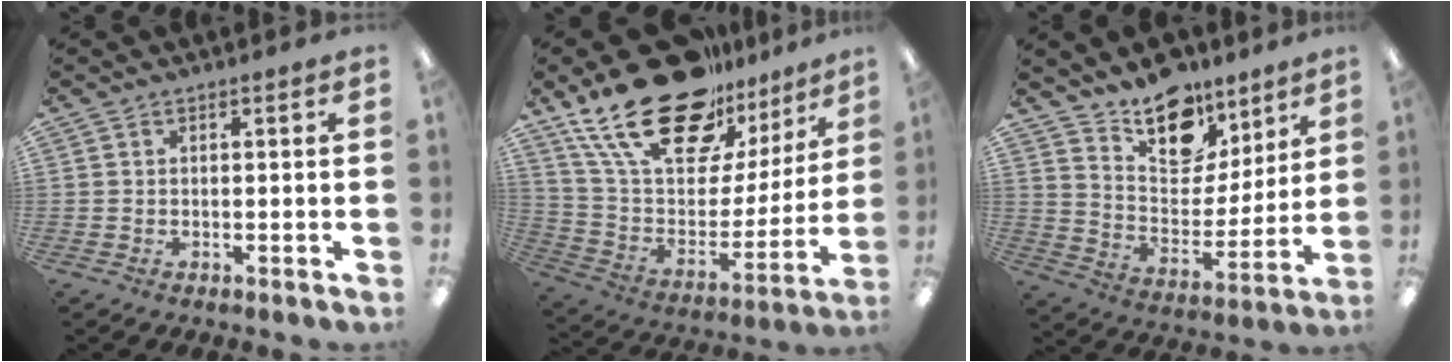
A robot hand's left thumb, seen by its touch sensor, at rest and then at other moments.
{"total": 26.3, "force": [18.5, 12.3, 14.1], "torque": [-0.243, -0.110, 0.330]}
{"total": 15.3, "force": [11.5, 8.4, 5.5], "torque": [-0.091, -0.081, 0.212]}